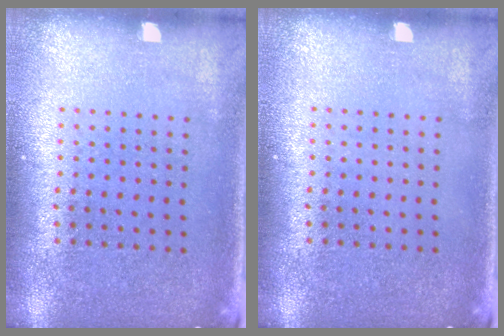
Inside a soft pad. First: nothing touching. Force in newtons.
{"total": 0.0}